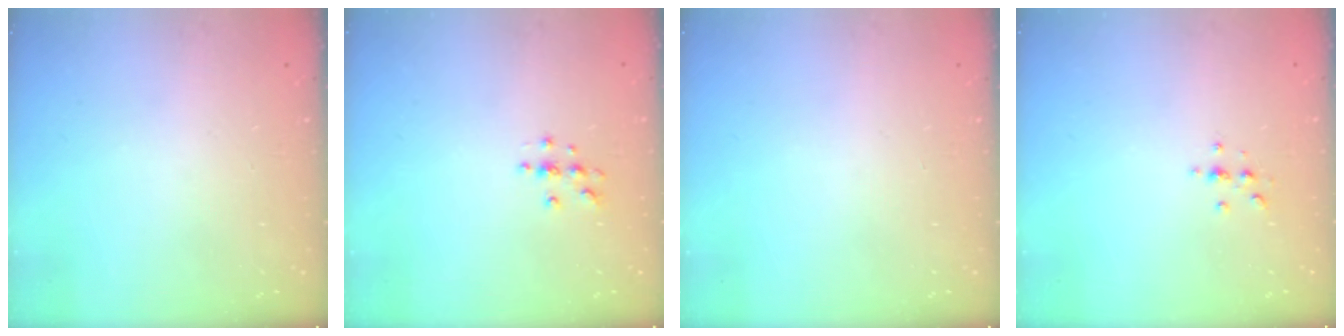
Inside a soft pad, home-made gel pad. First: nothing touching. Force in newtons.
{"total": 4.0, "press": 3.9, "slide": 0.4}
{"total": 0.0}
{"total": 2.3, "press": 2.3, "slide": 0.2}